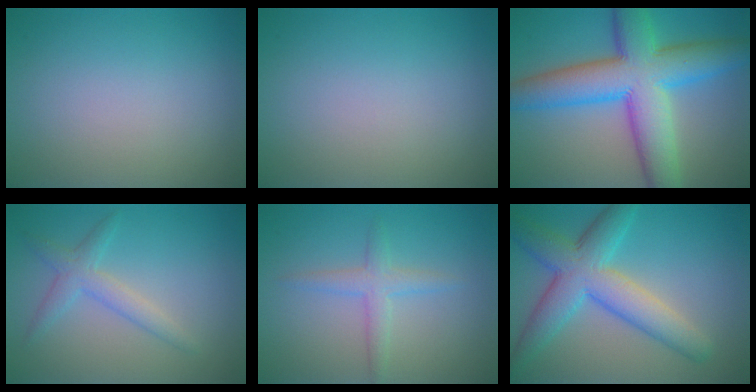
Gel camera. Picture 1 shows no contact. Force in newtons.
{"total": 0.0}
{"total": 11.3, "press": 11.3, "slide": 0.2}
{"total": 2.4, "press": 2.4, "slide": 0.0}
{"total": 2.0, "press": 2.0, "slide": 0.1}
{"total": 7.1, "press": 7.1, "slide": 0.2}